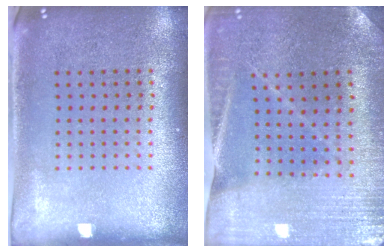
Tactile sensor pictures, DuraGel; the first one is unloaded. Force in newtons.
{"total": 1.2, "press": 1.2, "slide": 0.1}